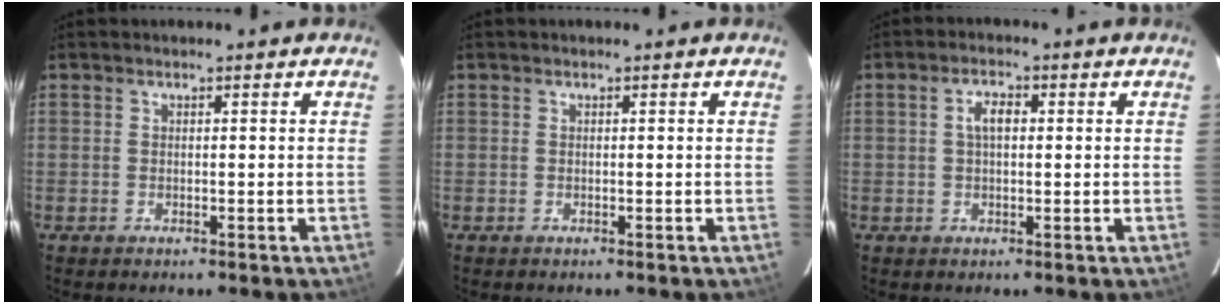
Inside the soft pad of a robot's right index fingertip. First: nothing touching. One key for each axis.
{"total": 0.0}
{"total": 3.3, "fx": 0.6, "fy": 1.7, "fz": 2.8, "tx": -0.051, "ty": 0.011, "tz": 0.012}